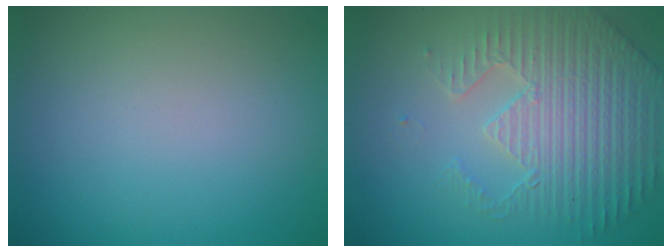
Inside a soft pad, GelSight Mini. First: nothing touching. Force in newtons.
{"total": 5.6, "press": 4.9, "slide": 2.8}